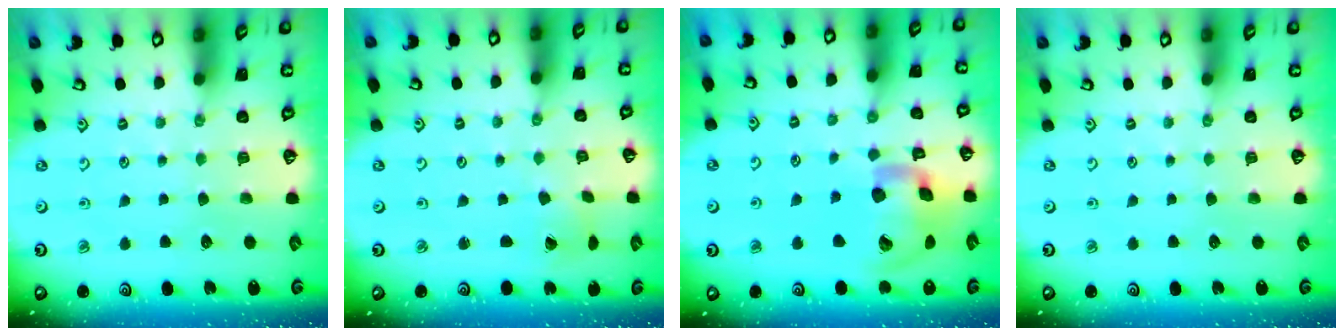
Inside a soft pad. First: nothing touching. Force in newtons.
{"total": 1.2, "press": 1.2, "slide": 0.2}
{"total": 19.2, "press": 19.0, "slide": 3.2}
{"total": 0.0}